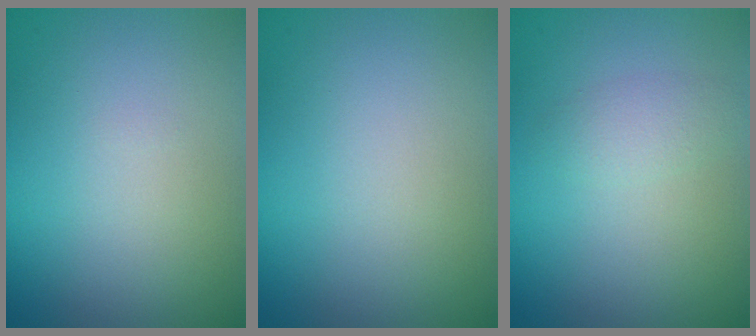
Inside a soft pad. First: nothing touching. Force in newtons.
{"total": 0.0}
{"total": 1.5, "press": 1.5, "slide": 0.1}